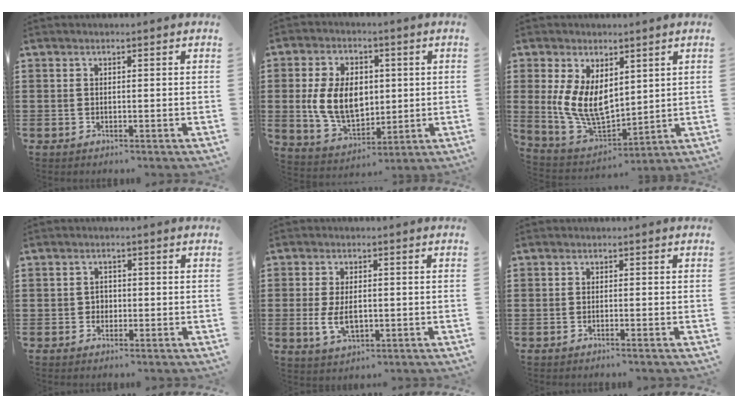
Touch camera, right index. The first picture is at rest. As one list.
[{"total": 9.9, "force": [0.7, 6.7, 7.2], "torque": [-0.163, 0.010, 0.010]}, {"total": 8.8, "force": [1.9, 5.4, 6.7], "torque": [-0.154, -0.002, 0.039]}, {"total": 1.4, "force": [-0.3, 1.3, 0.4], "torque": [-0.013, 0.003, -0.009]}, {"total": 4.6, "force": [-0.5, 2.4, 3.8], "torque": [-0.088, -0.004, -0.010]}, {"total": 0.7, "force": [-0.5, -0.1, 0.5], "torque": [-0.010, -0.002, -0.011]}]